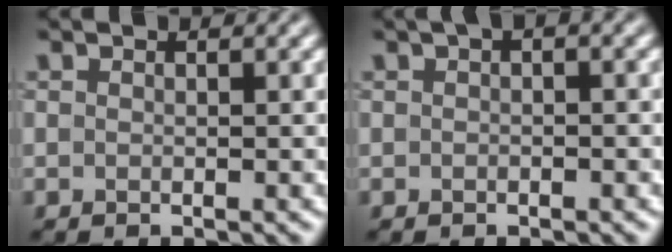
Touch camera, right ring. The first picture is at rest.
{"total": 1.1, "force": [0.3, 0.5, 0.9], "torque": [-0.016, 0.008, 0.001]}